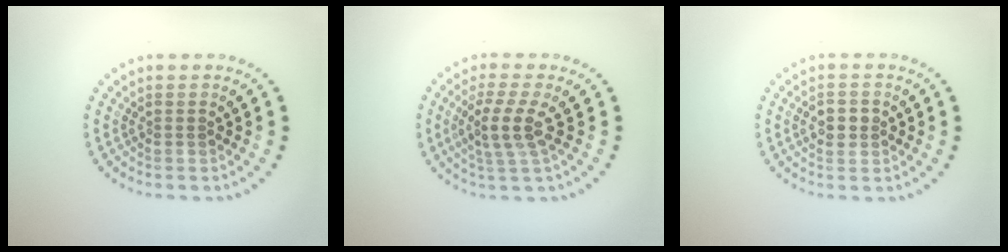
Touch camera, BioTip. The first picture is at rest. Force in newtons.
{"total": 3.0, "press": 2.6, "slide": 1.5}
{"total": 2.5, "press": 2.5, "slide": 0.2}